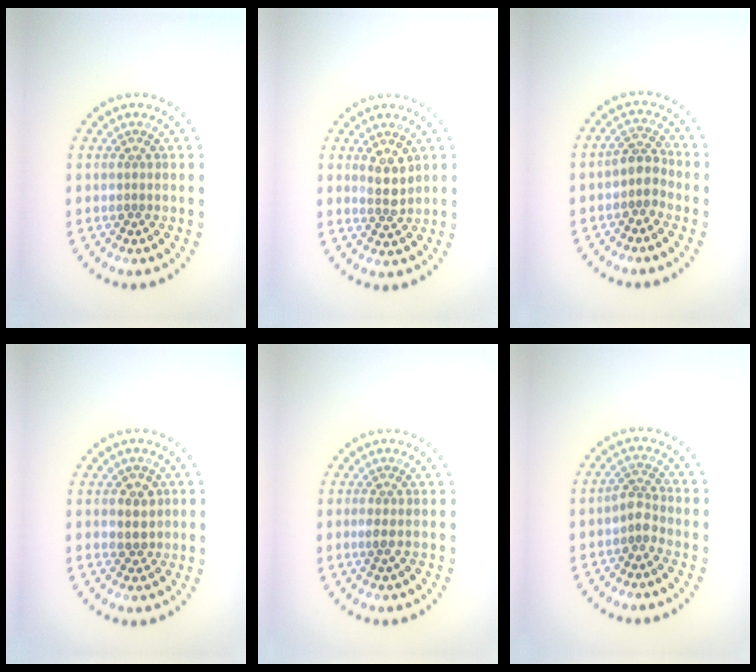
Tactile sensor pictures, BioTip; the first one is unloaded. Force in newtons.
{"total": 2.3, "press": 2.0, "slide": 1.1}
{"total": 2.3, "press": 1.8, "slide": 1.4}
{"total": 2.0, "press": 1.9, "slide": 0.7}
{"total": 0.9, "press": 0.7, "slide": 0.5}
{"total": 1.9, "press": 1.4, "slide": 1.3}